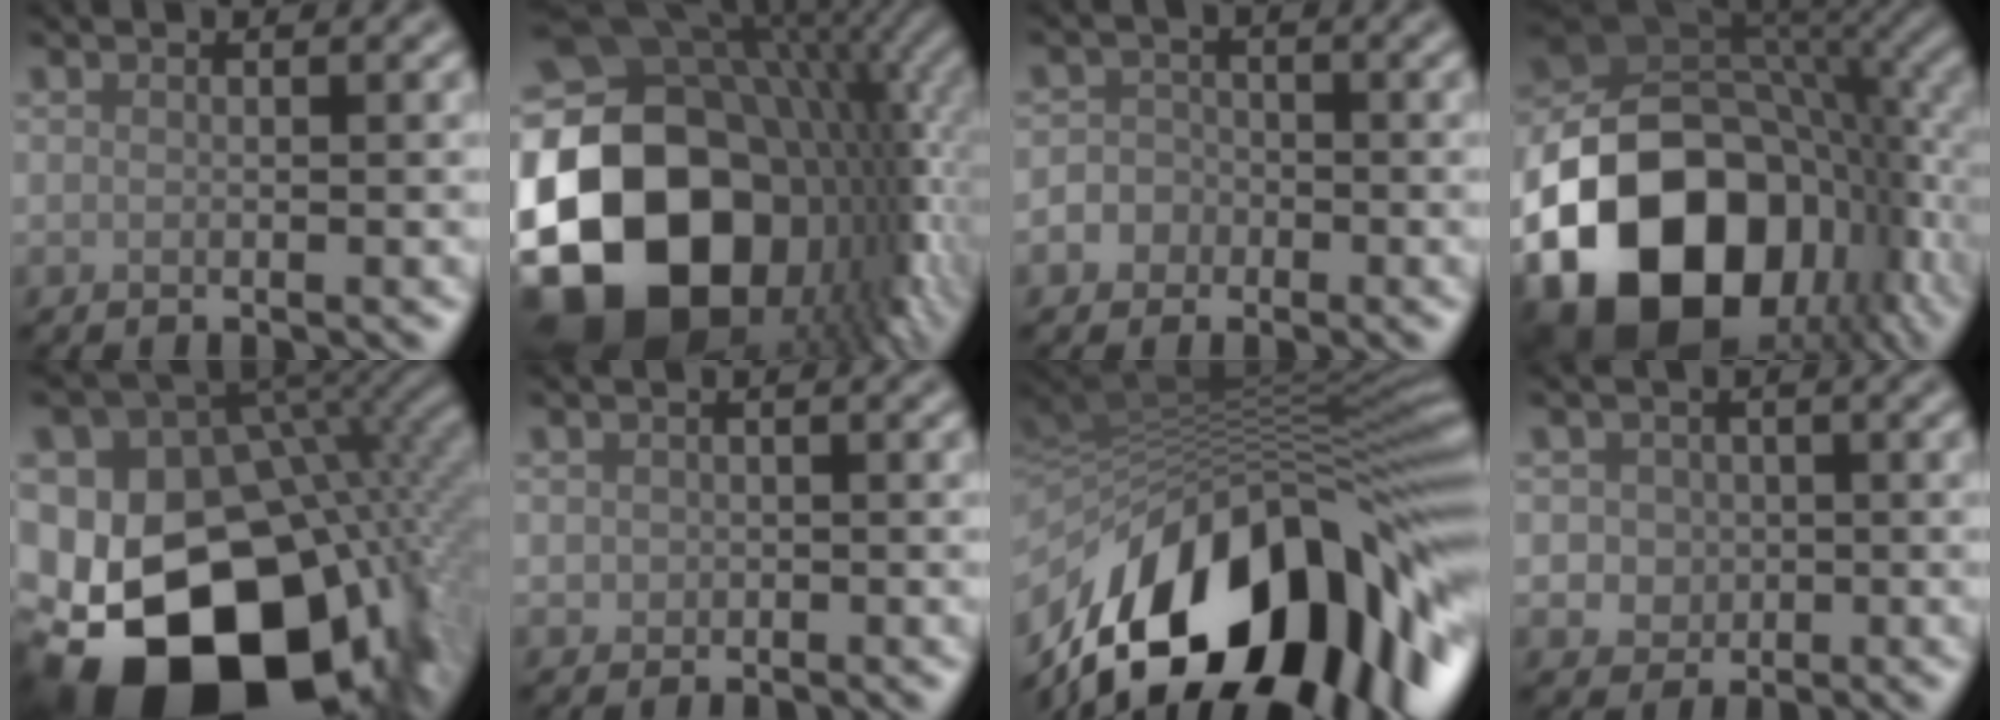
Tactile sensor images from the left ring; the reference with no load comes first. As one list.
[{"total": 21.3, "force": [-4.2, 15.7, 13.7], "torque": [-0.280, -0.020, -0.071]}, {"total": 3.6, "force": [-1.8, 3.0, 0.5], "torque": [0.019, 0.000, -0.042]}, {"total": 19.3, "force": [-7.5, 13.2, 11.9], "torque": [-0.241, -0.042, -0.111]}, {"total": 21.0, "force": [-6.7, 14.5, 13.6], "torque": [-0.253, -0.035, -0.090]}, {"total": 1.0, "force": [0.0, 1.0, 0.1], "torque": [0.005, -0.005, -0.003]}, {"total": 16.6, "force": [-7.5, 8.0, 12.5], "torque": [-0.205, 0.015, -0.138]}, {"total": 2.7, "force": [0.1, 2.6, 1.0], "torque": [-0.002, 0.003, -0.003]}]